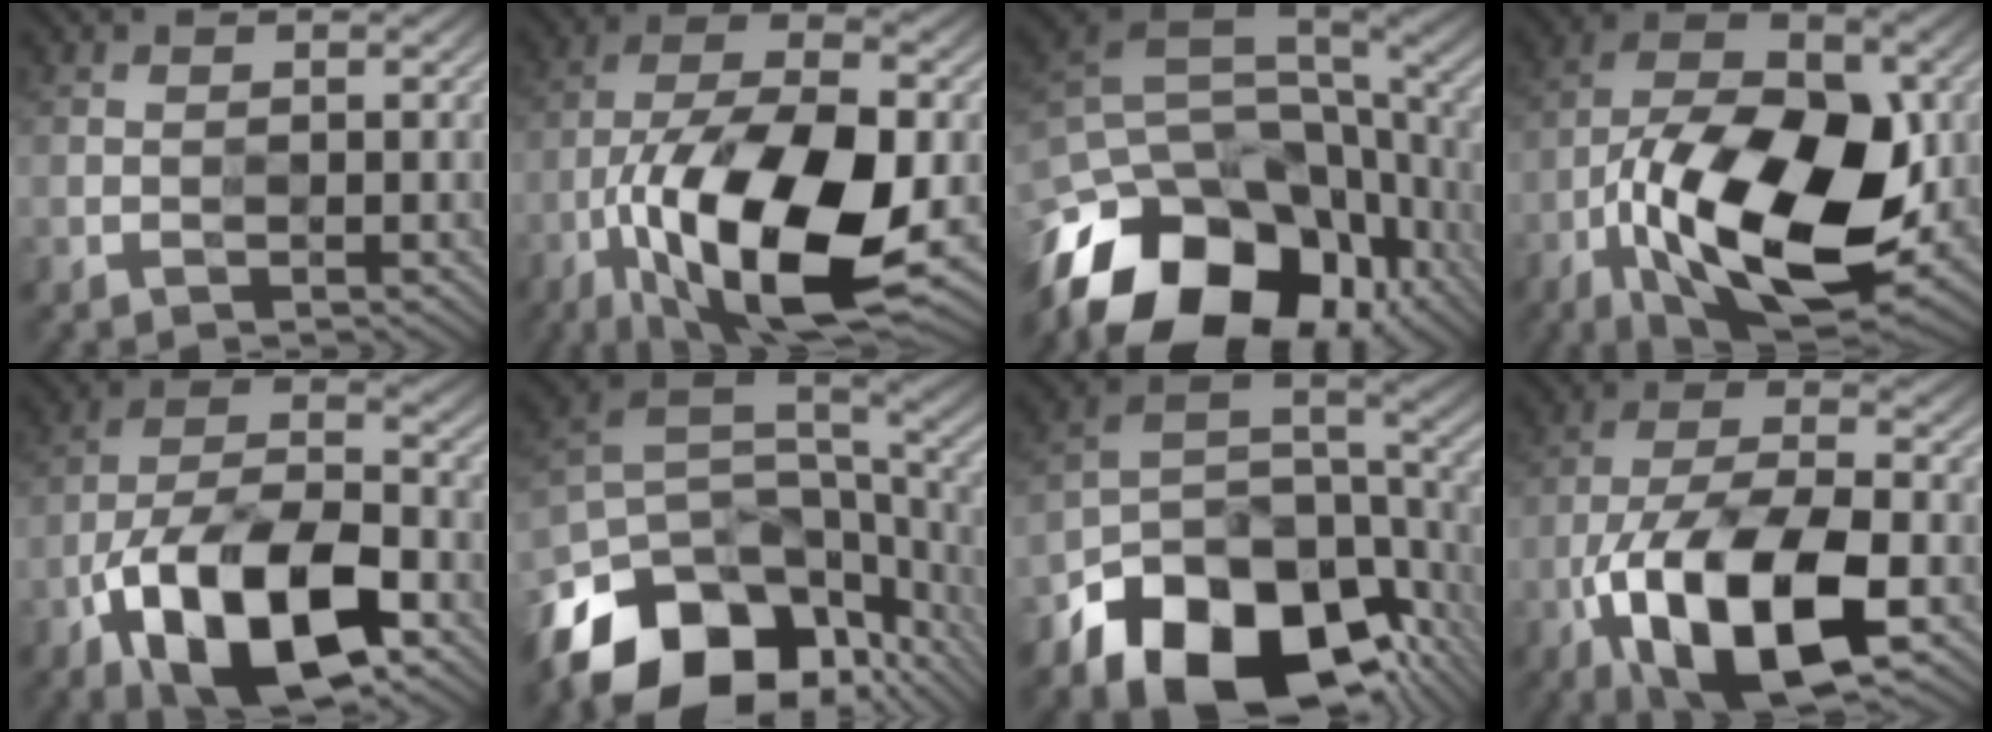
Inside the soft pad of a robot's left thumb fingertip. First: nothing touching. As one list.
[{"total": 17.5, "force": [-6.2, 6.9, 14.8], "torque": [-0.280, -0.009, -0.115]}, {"total": 17.7, "force": [-9.2, 9.7, 11.7], "torque": [-0.254, -0.020, -0.139]}, {"total": 17.5, "force": [-5.1, 8.4, 14.5], "torque": [-0.264, -0.005, -0.101]}, {"total": 15.9, "force": [-7.9, 7.2, 11.8], "torque": [-0.212, -0.009, -0.155]}, {"total": 16.0, "force": [-8.2, 8.6, 10.7], "torque": [-0.232, -0.029, -0.122]}, {"total": 16.2, "force": [-8.8, 8.9, 10.3], "torque": [-0.202, -0.027, -0.145]}, {"total": 16.4, "force": [-7.0, 6.8, 13.1], "torque": [-0.248, -0.008, -0.139]}]